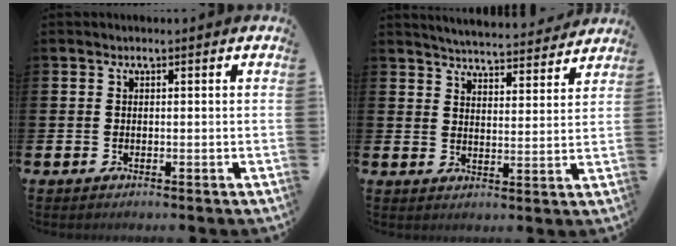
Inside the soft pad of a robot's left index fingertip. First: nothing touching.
{"total": 5.4, "force": [5.4, 0.3, 0.5], "torque": [-0.022, -0.042, 0.094]}